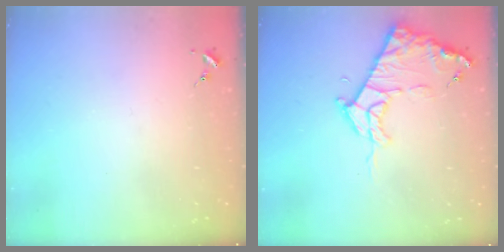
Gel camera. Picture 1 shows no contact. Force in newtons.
{"total": 12.0, "press": 12.0, "slide": 1.2}